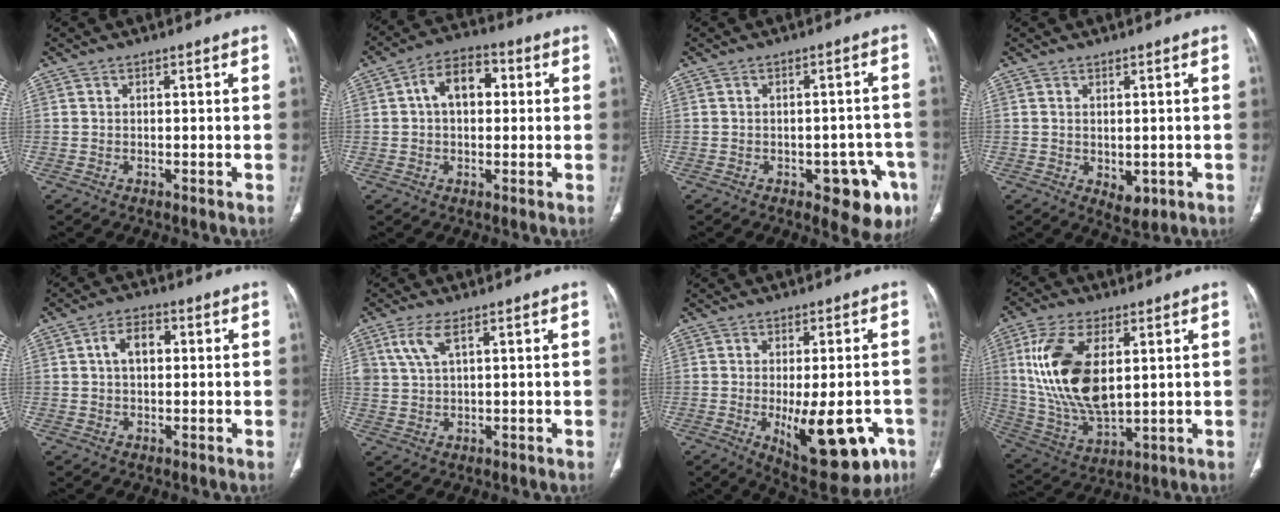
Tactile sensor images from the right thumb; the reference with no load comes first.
{"total": 8.6, "force": [1.4, 5.7, 6.2], "torque": [-0.084, 0.024, 0.015]}
{"total": 9.5, "force": [-4.3, 4.6, 7.0], "torque": [-0.051, 0.018, -0.047]}
{"total": 3.5, "force": [-0.5, 2.2, 2.7], "torque": [-0.029, -0.006, 0.008]}
{"total": 5.0, "force": [0.7, 3.3, 3.8], "torque": [-0.059, 0.015, 0.008]}
{"total": 4.5, "force": [2.2, 1.6, 3.6], "torque": [-0.089, 0.000, 0.052]}
{"total": 16.7, "force": [-5.8, 7.1, 14.0], "torque": [-0.149, -0.001, -0.057]}
{"total": 18.0, "force": [4.0, 9.3, 14.9], "torque": [-0.290, -0.016, 0.086]}